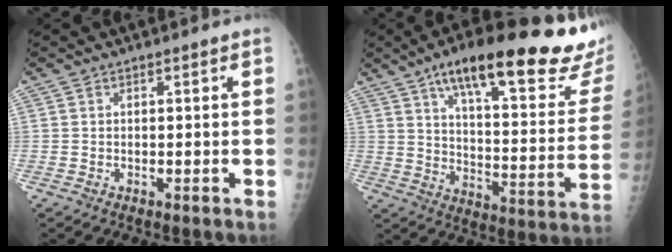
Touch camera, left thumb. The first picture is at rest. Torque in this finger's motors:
{"motor_torque": [0.38, 0.24, 1.06, -0.79, 0.15]}